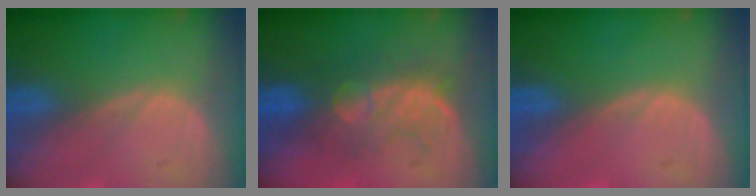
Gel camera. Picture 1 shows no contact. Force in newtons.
{"total": 8.1, "press": 7.7, "slide": 2.3}
{"total": 0.0}